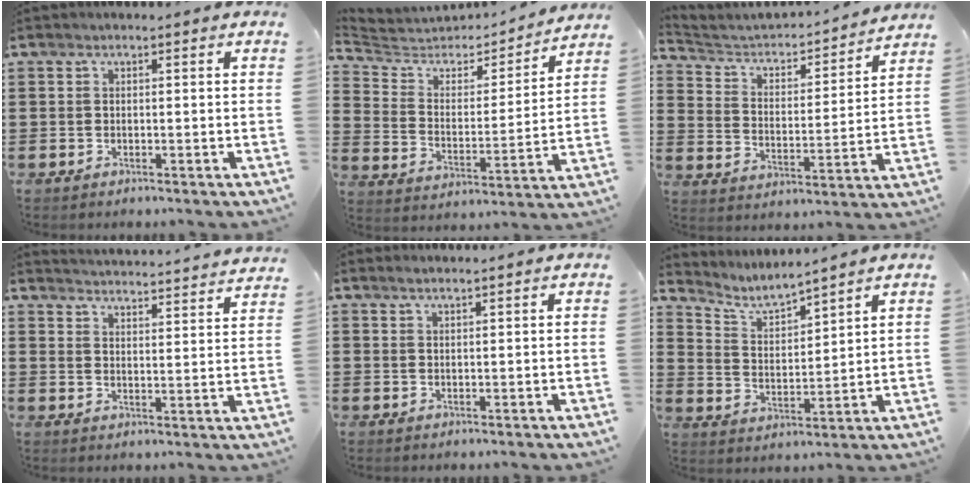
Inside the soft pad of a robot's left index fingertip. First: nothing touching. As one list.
[{"total": 4.7, "force": [4.2, 1.9, 0.7], "torque": [-0.045, -0.032, 0.066]}, {"total": 3.1, "force": [2.8, 1.2, 0.7], "torque": [-0.038, -0.030, 0.037]}, {"total": 3.8, "force": [3.7, -0.9, -0.3], "torque": [-0.014, -0.036, 0.060]}, {"total": 1.2, "force": [1.1, -0.1, 0.3], "torque": [-0.008, 0.001, 0.021]}, {"total": 4.6, "force": [4.3, 0.4, 1.4], "torque": [-0.051, -0.027, 0.070]}]